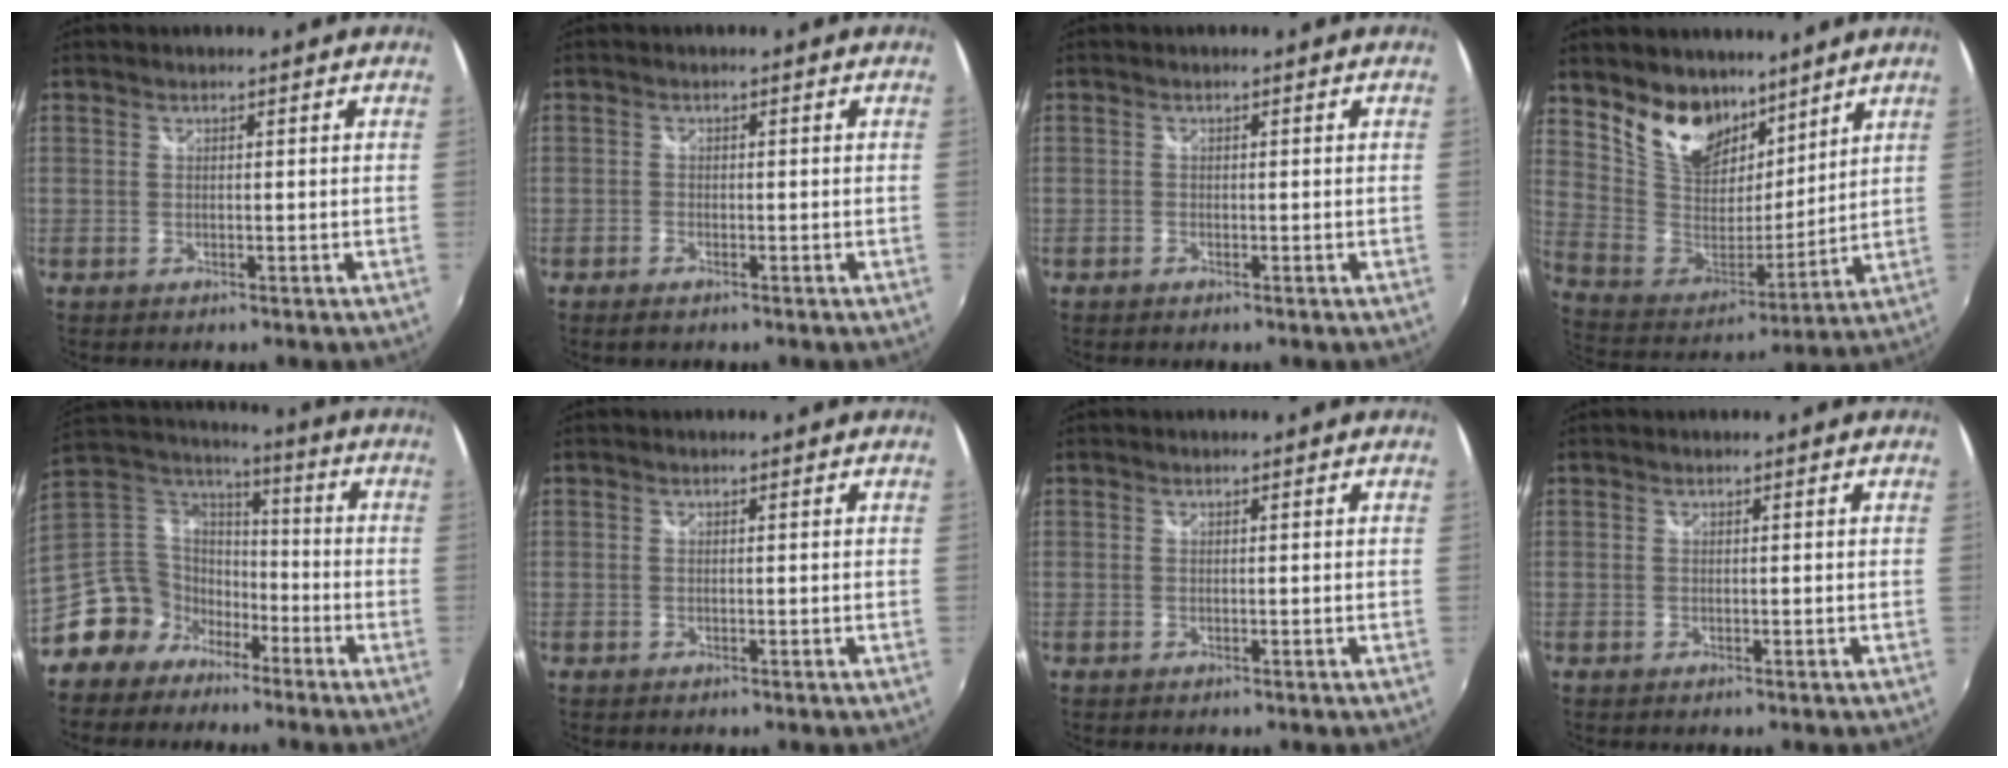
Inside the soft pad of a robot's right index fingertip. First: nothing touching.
{"total": 1.1, "force": [-1.0, 0.0, 0.6], "torque": [-0.013, -0.002, -0.022]}
{"total": 0.5, "force": [-0.3, -0.5, -0.1], "torque": [0.004, -0.001, -0.009]}
{"total": 15.3, "force": [10.6, 8.9, 6.6], "torque": [-0.147, 0.006, 0.207]}
{"total": 12.2, "force": [-7.3, 9.1, 3.5], "torque": [-0.089, 0.035, -0.140]}
{"total": 0.0}
{"total": 0.0}
{"total": 0.0}